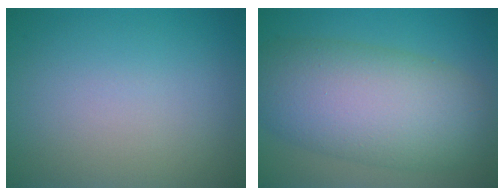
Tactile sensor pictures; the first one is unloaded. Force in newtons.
{"total": 10.4, "press": 10.4, "slide": 0.3}